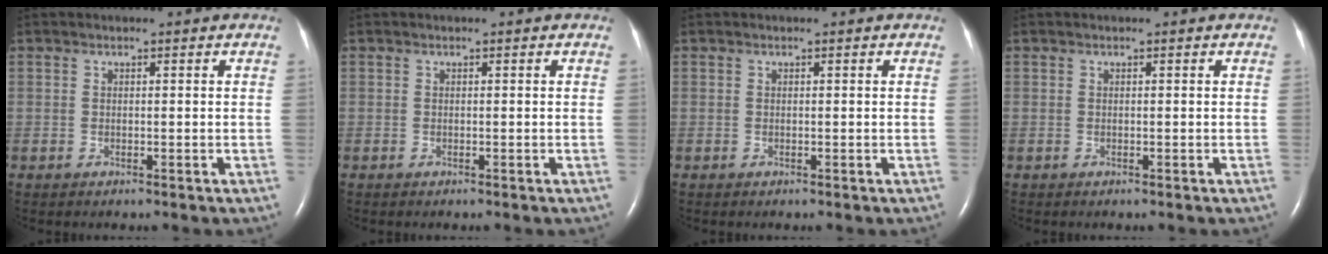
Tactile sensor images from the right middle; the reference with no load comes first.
{"total": 0.0}
{"total": 0.0}
{"total": 0.0}